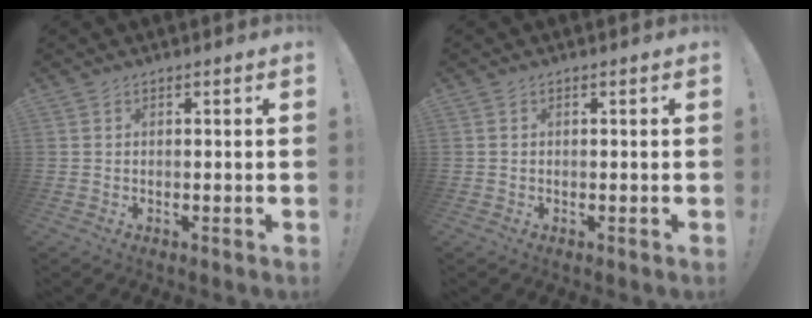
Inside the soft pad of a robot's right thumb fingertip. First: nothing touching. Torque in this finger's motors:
{"motor_torque": [-0.28, 0.38, 0.06, -0.15, 0.00]}